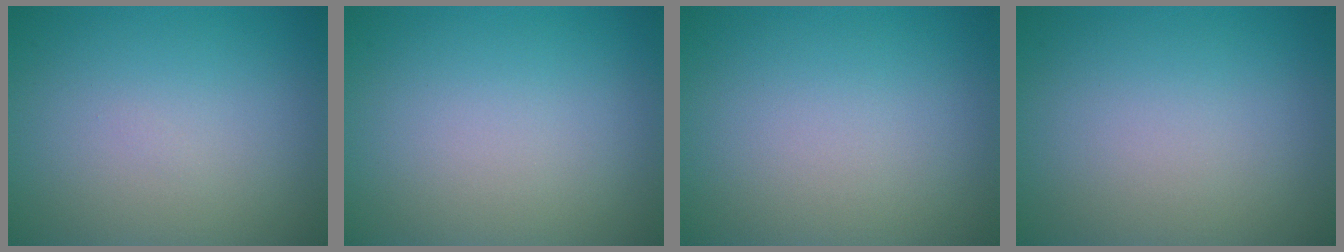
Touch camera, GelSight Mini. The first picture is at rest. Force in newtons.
{"total": 0.0}
{"total": 0.0}
{"total": 0.0}